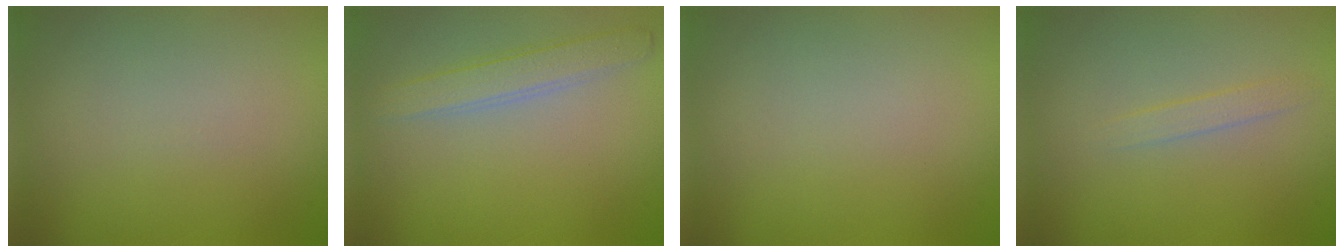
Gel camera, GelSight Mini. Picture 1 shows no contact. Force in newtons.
{"total": 2.5, "press": 2.4, "slide": 0.1}
{"total": 0.0}
{"total": 1.1, "press": 1.1, "slide": 0.0}